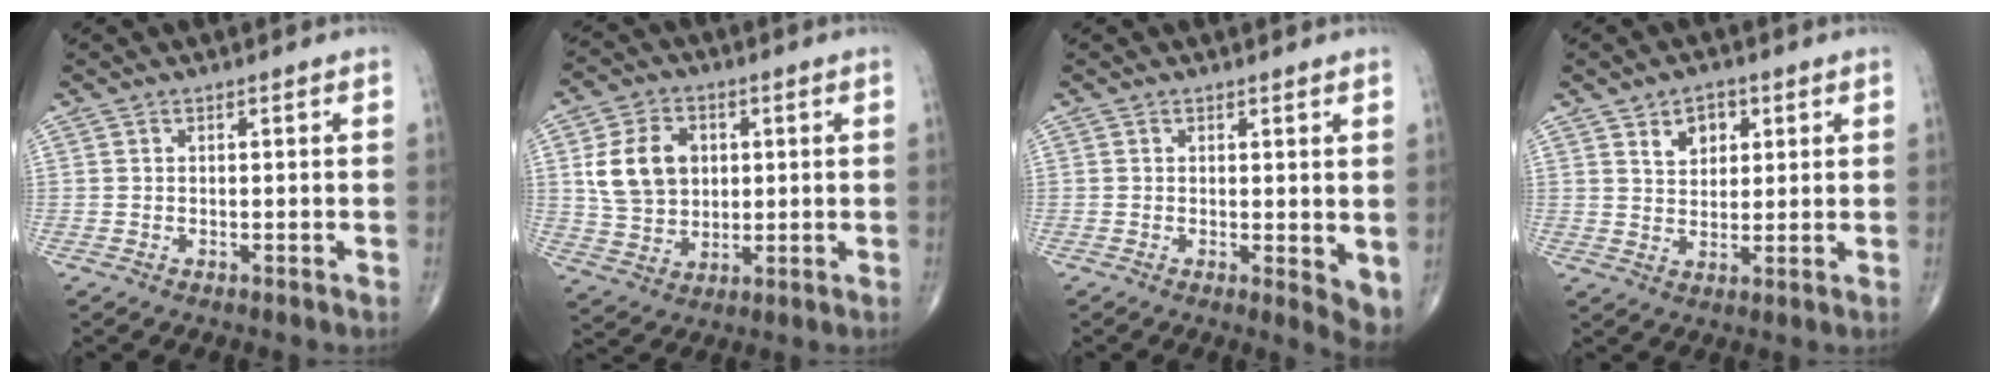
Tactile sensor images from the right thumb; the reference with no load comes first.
{"total": 11.5, "force": [2.4, 9.0, 6.9], "torque": [-0.101, -0.002, 0.048]}
{"total": 4.1, "force": [0.4, 1.6, 3.7], "torque": [-0.049, -0.013, 0.006]}
{"total": 5.6, "force": [2.6, 3.8, 3.1], "torque": [-0.024, -0.014, 0.041]}